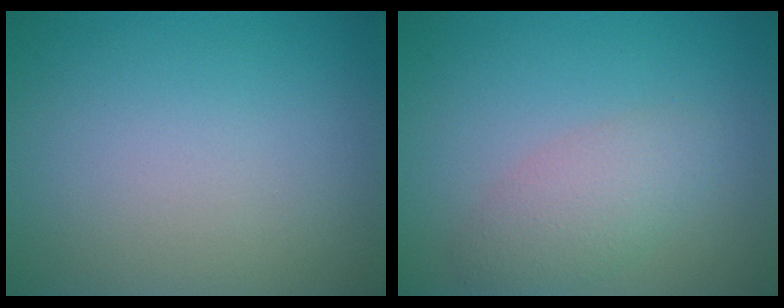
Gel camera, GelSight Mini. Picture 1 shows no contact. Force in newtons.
{"total": 3.0, "press": 3.0, "slide": 0.1}